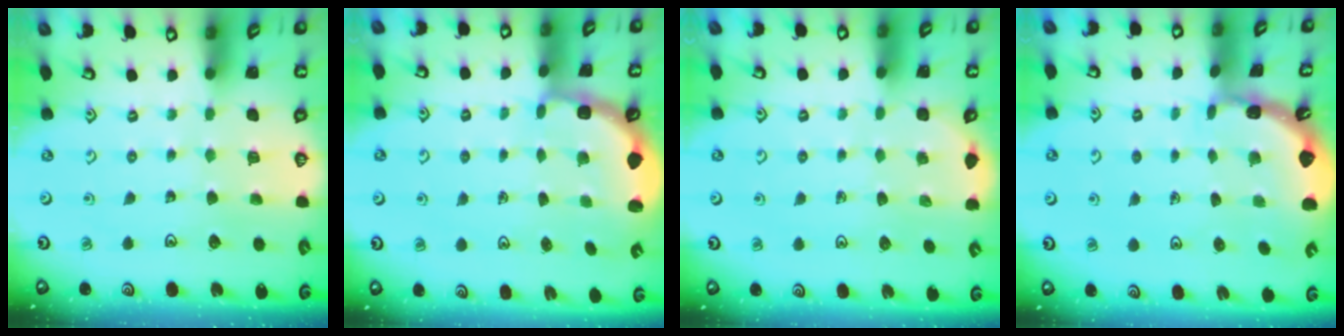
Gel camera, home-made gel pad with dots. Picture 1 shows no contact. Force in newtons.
{"total": 2.8, "press": 2.3, "slide": 1.7}
{"total": 1.5, "press": 1.2, "slide": 1.0}
{"total": 1.6, "press": 1.6, "slide": 0.2}